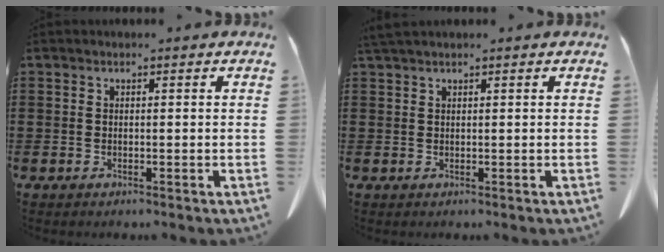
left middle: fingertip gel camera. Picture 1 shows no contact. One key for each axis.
{"total": 1.1, "fx": 1.0, "fy": -0.1, "fz": 0.5, "tx": -0.013, "ty": -0.002, "tz": 0.020}